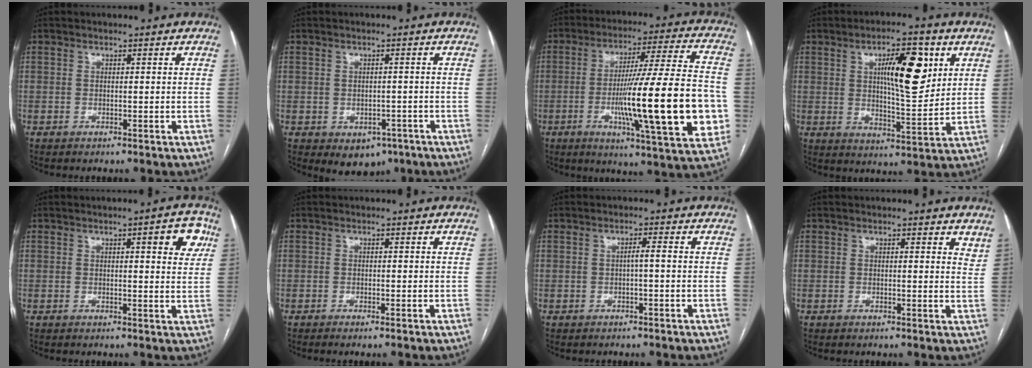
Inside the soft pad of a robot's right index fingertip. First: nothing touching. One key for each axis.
{"total": 4.9, "fx": -2.4, "fy": 3.7, "fz": 2.2, "tx": -0.017, "ty": 0.002, "tz": -0.019}
{"total": 23.6, "fx": -4.5, "fy": 1.6, "fz": 23.1, "tx": -0.318, "ty": -0.004, "tz": -0.068}
{"total": 11.7, "fx": 4.1, "fy": 3.1, "fz": 10.5, "tx": -0.166, "ty": 0.005, "tz": 0.068}
{"total": 5.3, "fx": 2.3, "fy": 1.2, "fz": 4.7, "tx": -0.050, "ty": 0.001, "tz": 0.023}
{"total": 0.7, "fx": -0.4, "fy": -0.1, "fz": 0.5, "tx": -0.010, "ty": -0.001, "tz": -0.008}
{"total": 1.4, "fx": -0.2, "fy": -0.1, "fz": 1.4, "tx": -0.021, "ty": 0.003, "tz": -0.003}
{"total": 3.7, "fx": 3.2, "fy": 1.1, "fz": 1.5, "tx": -0.010, "ty": -0.008, "tz": 0.023}